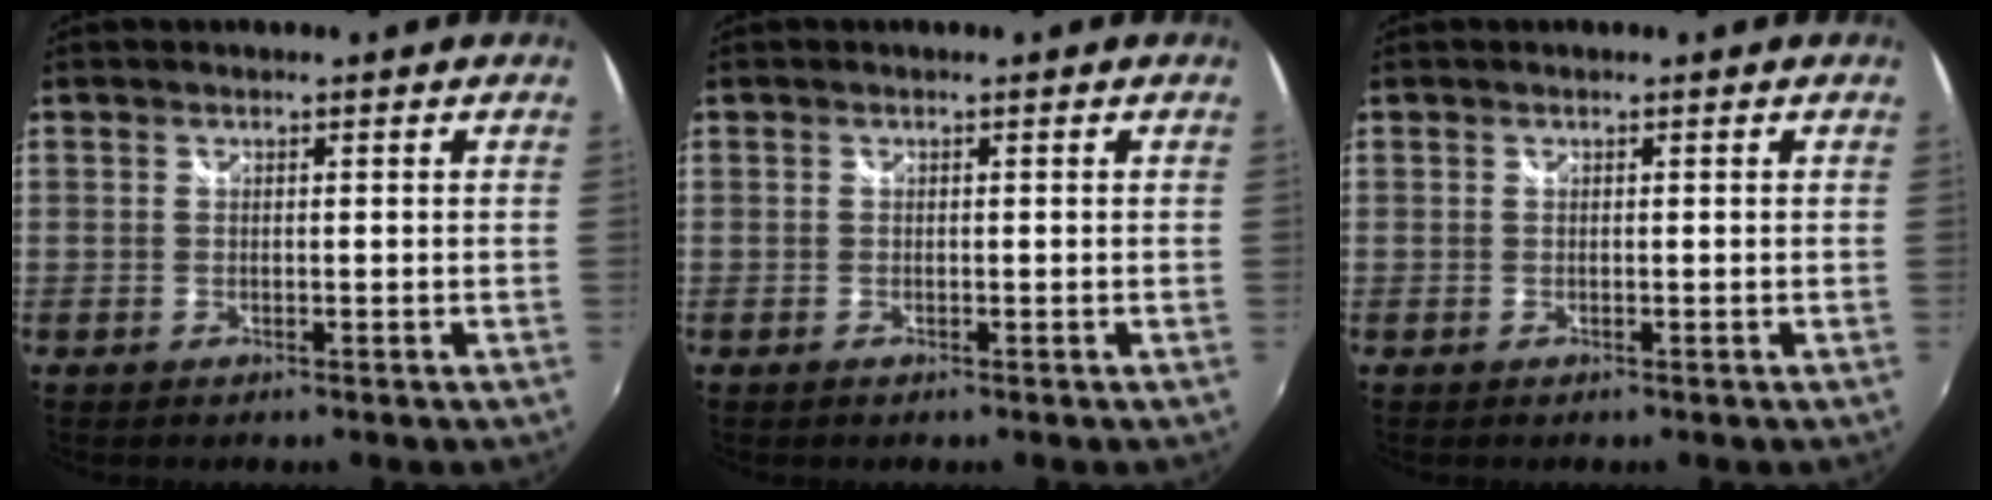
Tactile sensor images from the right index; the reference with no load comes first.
{"total": 0.0}
{"total": 0.0}